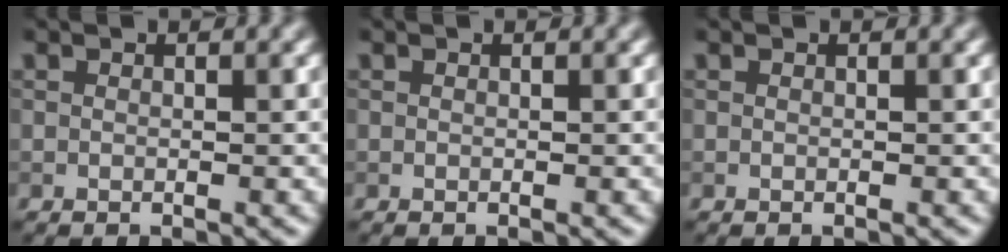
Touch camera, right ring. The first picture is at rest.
{"total": 0.0}
{"total": 0.0}